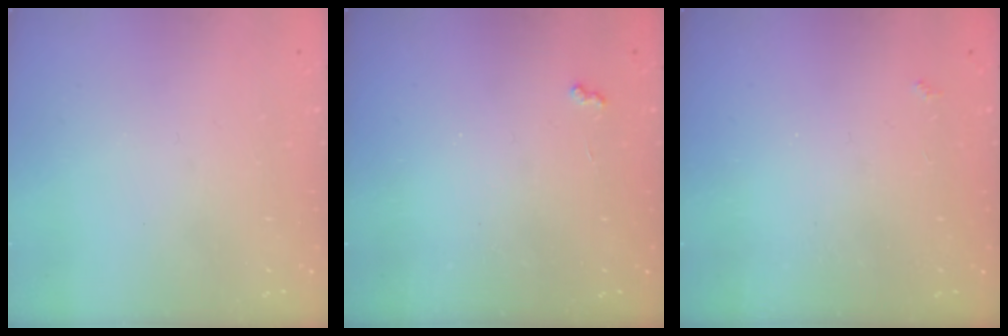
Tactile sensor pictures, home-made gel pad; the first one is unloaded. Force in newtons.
{"total": 2.6, "press": 2.6, "slide": 0.4}
{"total": 2.1, "press": 2.0, "slide": 0.4}